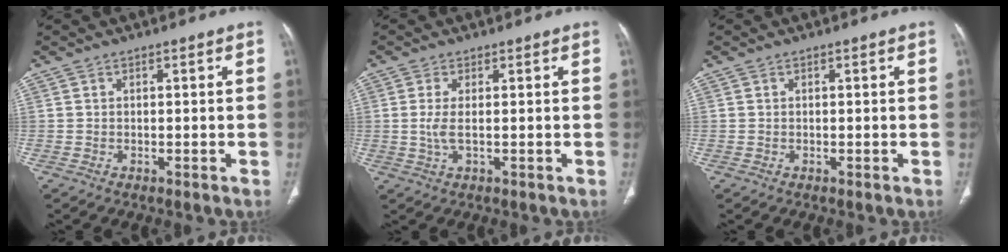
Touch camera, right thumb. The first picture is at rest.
{"total": 3.0, "force": [0.1, 0.8, 2.9], "torque": [-0.080, -0.004, 0.003]}
{"total": 0.0}